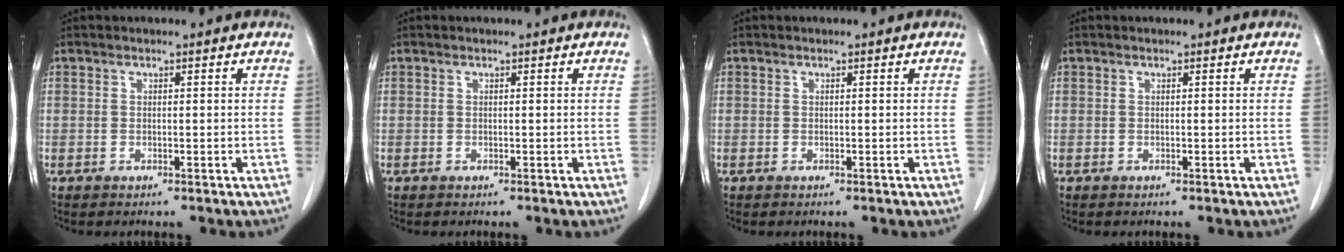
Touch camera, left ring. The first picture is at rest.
{"total": 0.0}
{"total": 0.0}
{"total": 0.0}